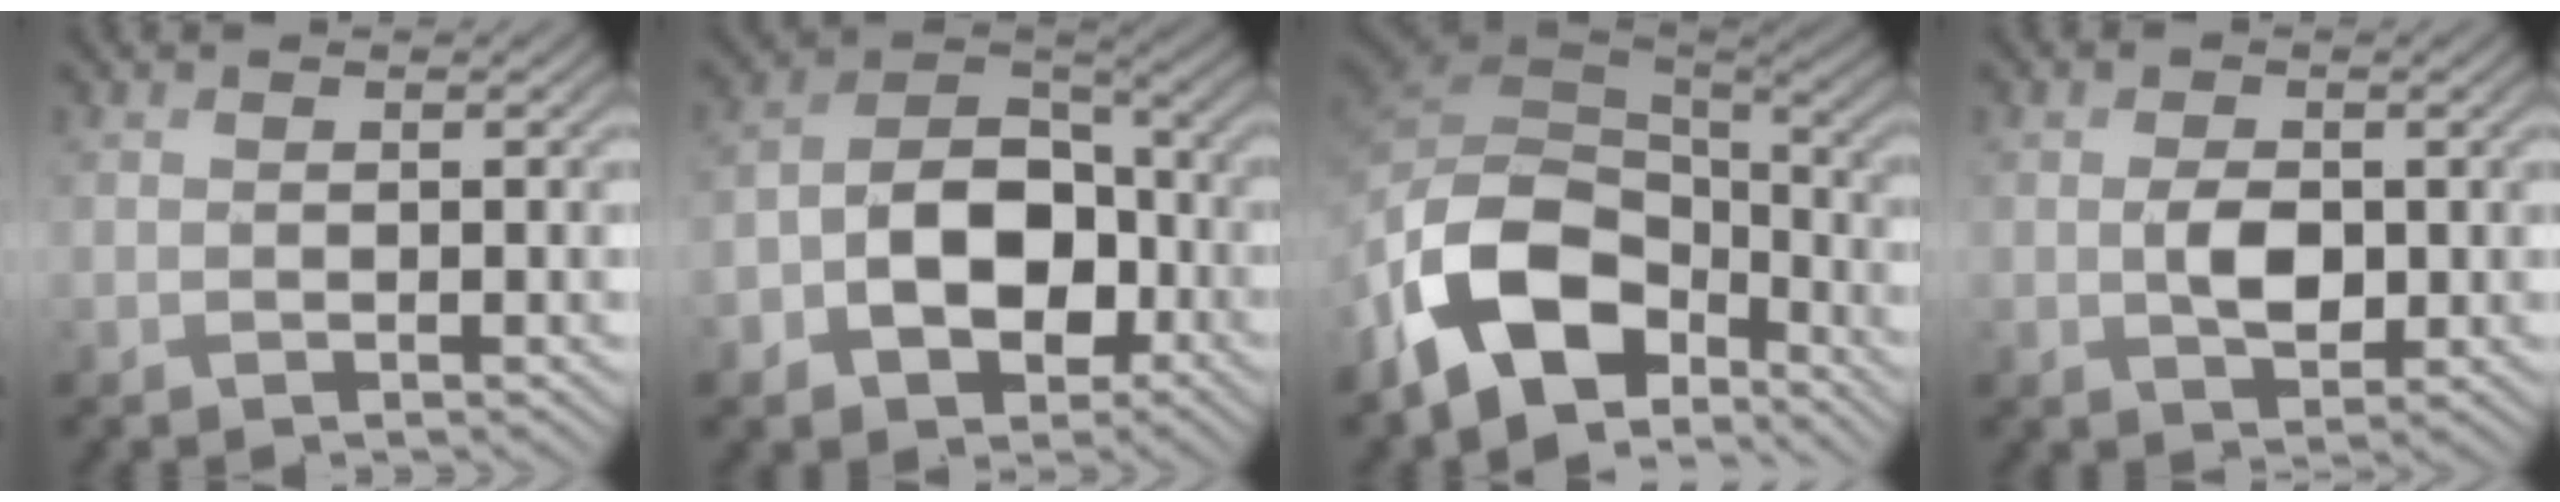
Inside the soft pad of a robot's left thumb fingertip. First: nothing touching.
{"total": 11.0, "force": [-3.3, 7.4, 7.3], "torque": [-0.137, -0.005, -0.072]}
{"total": 16.1, "force": [-7.6, 9.6, 10.5], "torque": [-0.272, -0.023, -0.136]}
{"total": 3.3, "force": [0.0, 2.1, 2.5], "torque": [-0.053, -0.003, 0.000]}